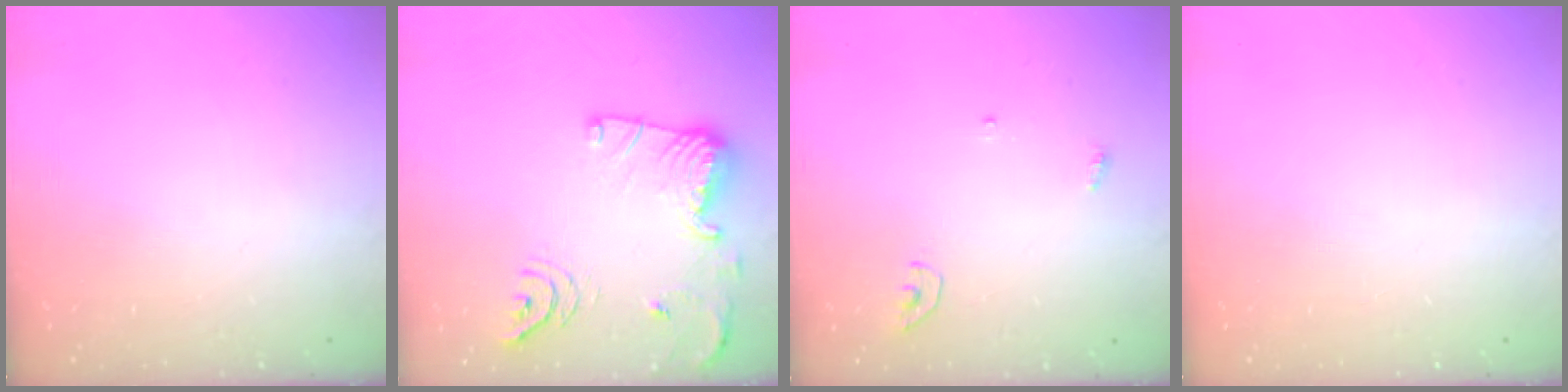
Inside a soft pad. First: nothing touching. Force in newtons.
{"total": 16.1, "press": 15.5, "slide": 4.2}
{"total": 3.4, "press": 3.3, "slide": 0.3}
{"total": 0.0}